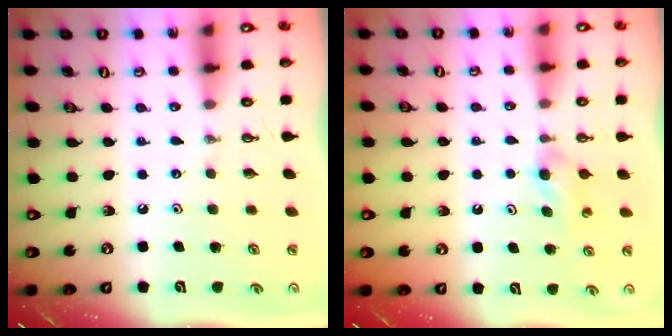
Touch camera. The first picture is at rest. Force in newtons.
{"total": 4.0, "press": 4.0, "slide": 0.4}